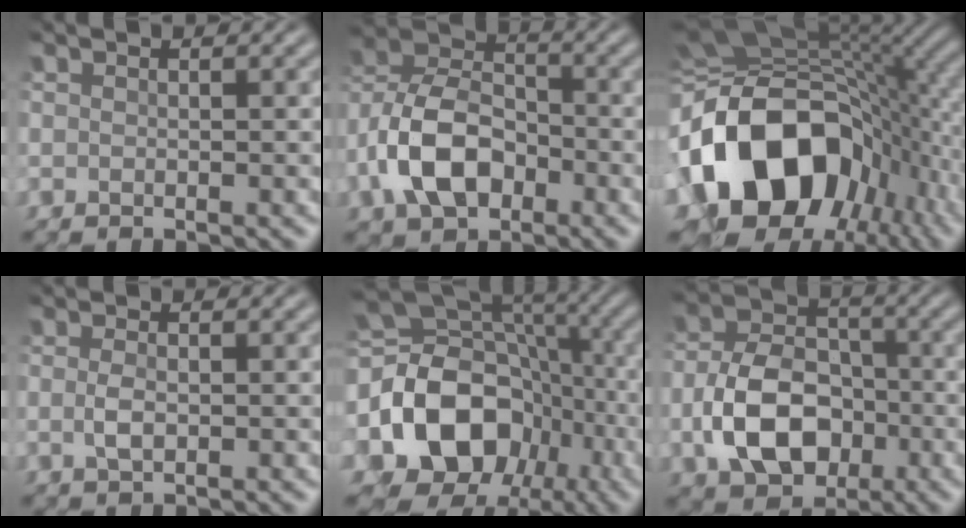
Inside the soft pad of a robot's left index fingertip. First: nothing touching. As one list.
[{"total": 8.3, "force": [-3.0, 5.3, 5.7], "torque": [-0.119, 0.013, -0.066]}, {"total": 17.6, "force": [-4.5, 12.3, 11.7], "torque": [-0.221, -0.007, -0.076]}, {"total": 1.5, "force": [0.0, 0.6, 1.4], "torque": [-0.037, 0.003, 0.002]}, {"total": 14.6, "force": [-2.4, 11.4, 8.8], "torque": [-0.186, -0.011, -0.031]}, {"total": 8.5, "force": [-2.6, 5.7, 5.7], "torque": [-0.114, 0.004, -0.046]}]